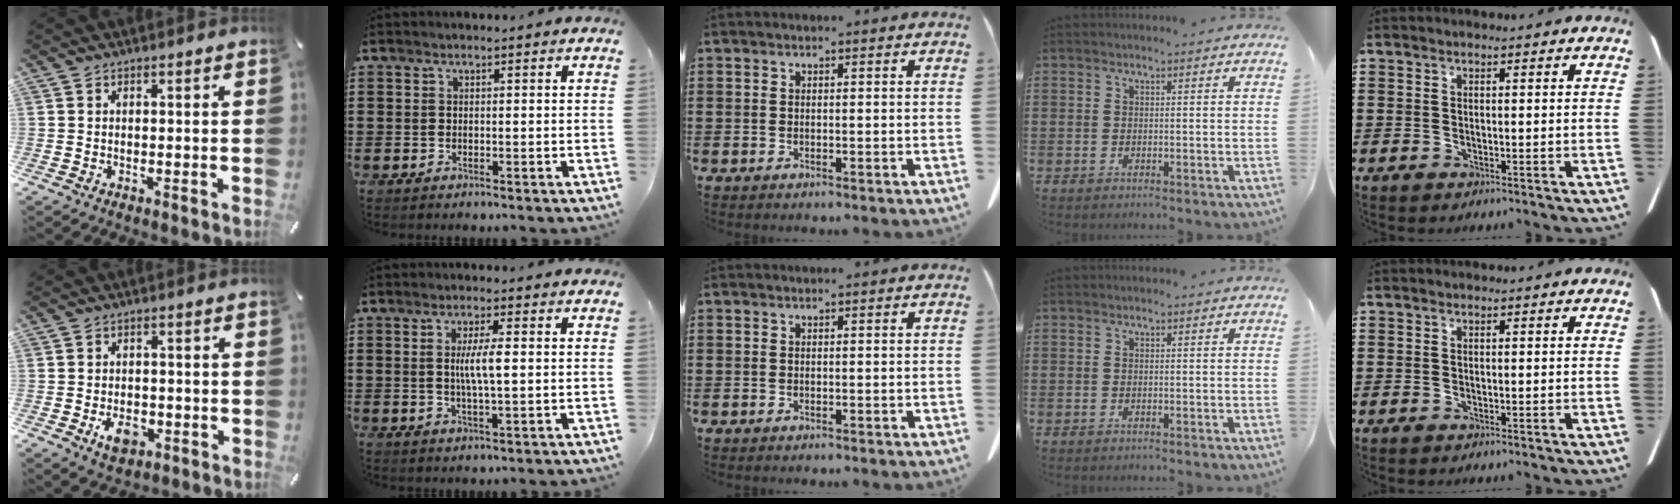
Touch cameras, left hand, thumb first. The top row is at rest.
{"thumb": {"total": 5.6, "force": [-2.0, 3.8, 3.5], "torque": [-0.052, 0.000, -0.037]}, "index": {"total": 4.6, "force": [0.4, 0.7, 4.6], "torque": [-0.086, 0.001, 0.004]}}